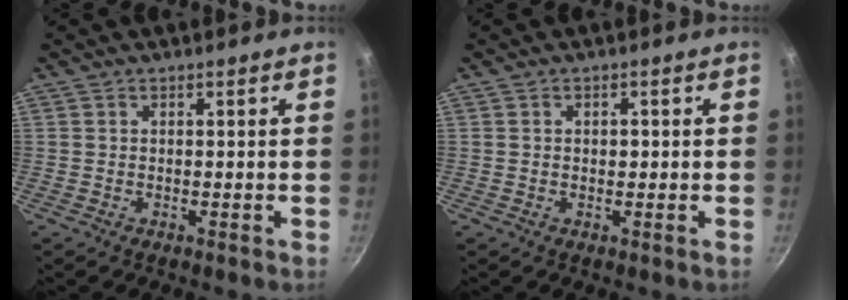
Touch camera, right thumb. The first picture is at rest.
{"total": 1.1, "force": [0.0, 0.8, 0.8], "torque": [-0.008, 0.004, 0.001]}